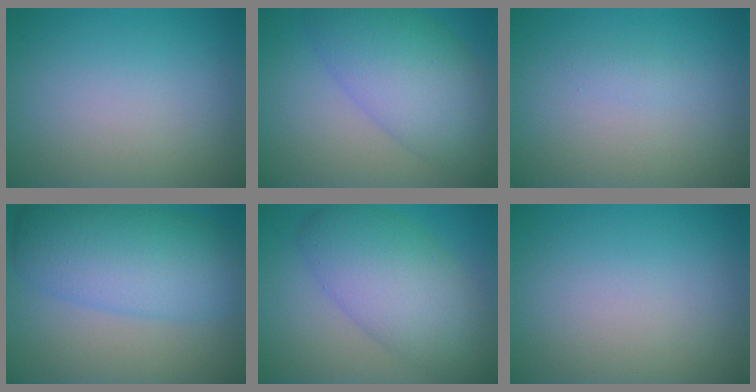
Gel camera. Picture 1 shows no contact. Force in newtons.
{"total": 7.5, "press": 7.5, "slide": 0.3}
{"total": 0.6, "press": 0.6, "slide": 0.0}
{"total": 8.2, "press": 8.2, "slide": 0.2}
{"total": 7.8, "press": 7.8, "slide": 0.0}
{"total": 0.0}